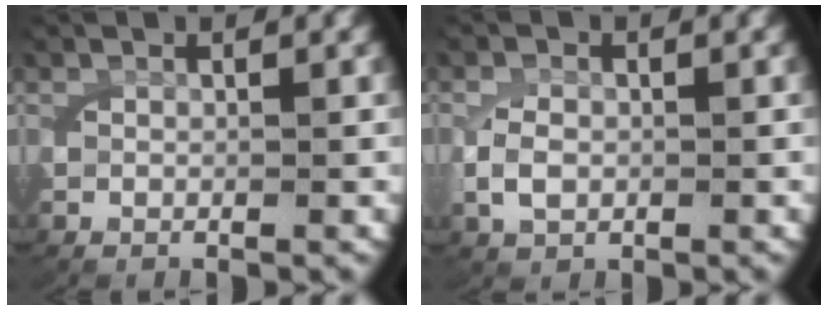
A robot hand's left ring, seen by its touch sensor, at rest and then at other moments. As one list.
[{"total": 1.8, "force": [-0.1, 1.3, 1.2], "torque": [-0.035, -0.006, 0.006]}]